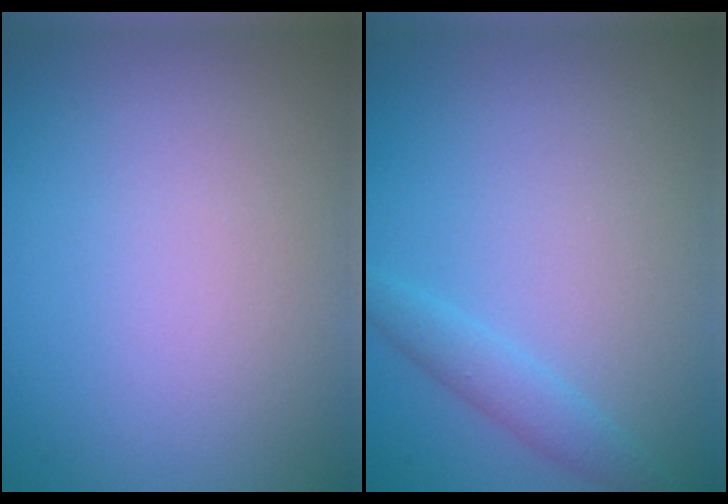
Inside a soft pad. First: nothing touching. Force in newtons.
{"total": 1.8, "press": 1.8, "slide": 0.1}